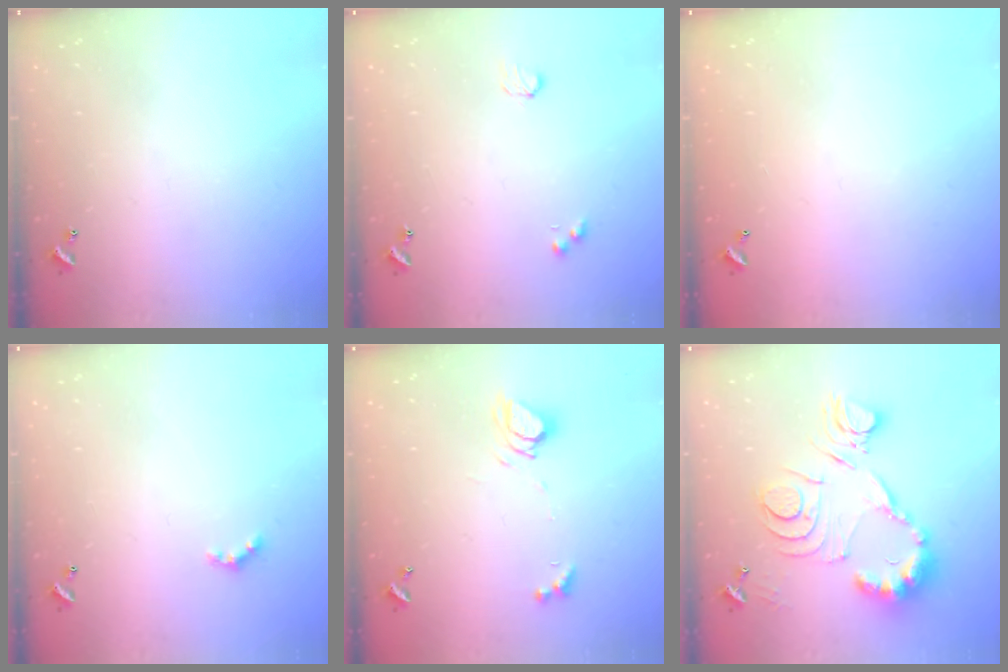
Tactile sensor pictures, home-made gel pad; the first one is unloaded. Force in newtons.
{"total": 3.0, "press": 3.0, "slide": 0.8}
{"total": 3.0, "press": 3.0, "slide": 0.1}
{"total": 2.4, "press": 2.4, "slide": 0.6}
{"total": 7.7, "press": 7.6, "slide": 1.0}
{"total": 15.2, "press": 15.2, "slide": 1.1}